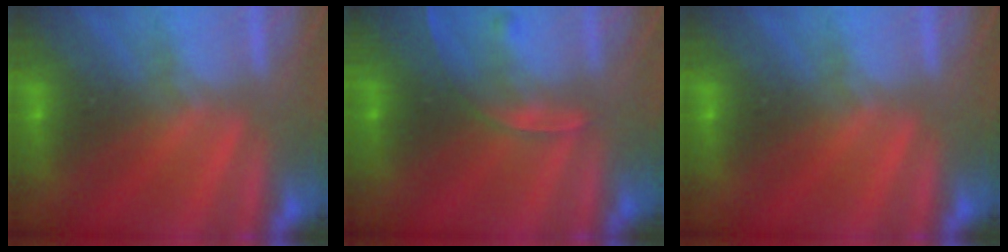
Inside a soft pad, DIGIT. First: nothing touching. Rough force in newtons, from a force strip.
{"total": 2.5}
{"total": 0.0}